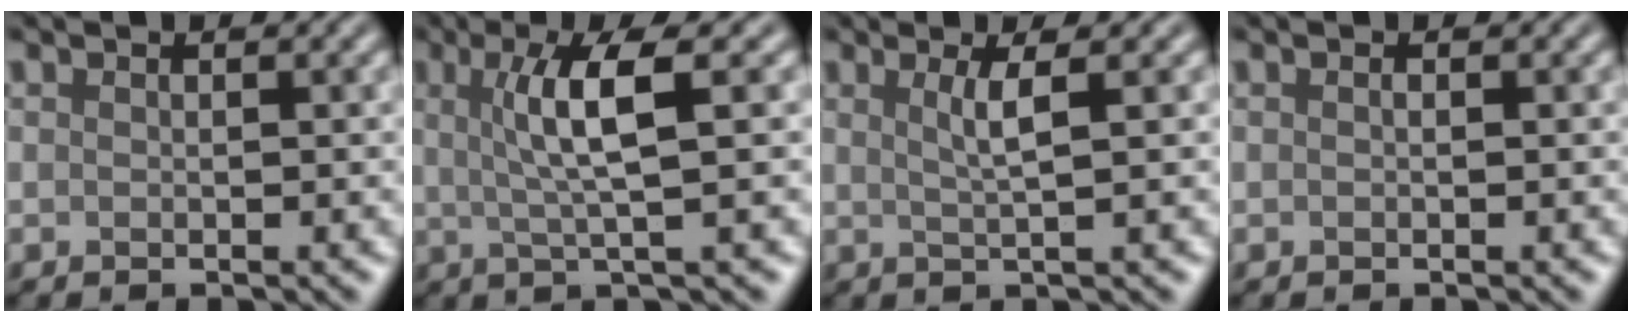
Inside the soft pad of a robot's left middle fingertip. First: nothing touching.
{"total": 4.9, "force": [1.0, 0.8, 4.7], "torque": [-0.087, 0.003, 0.019]}
{"total": 2.4, "force": [0.7, 0.5, 2.3], "torque": [-0.040, 0.000, 0.008]}
{"total": 0.0}